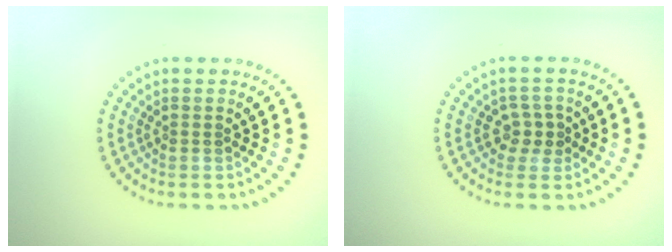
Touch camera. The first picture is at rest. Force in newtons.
{"total": 1.9, "press": 1.7, "slide": 0.8}